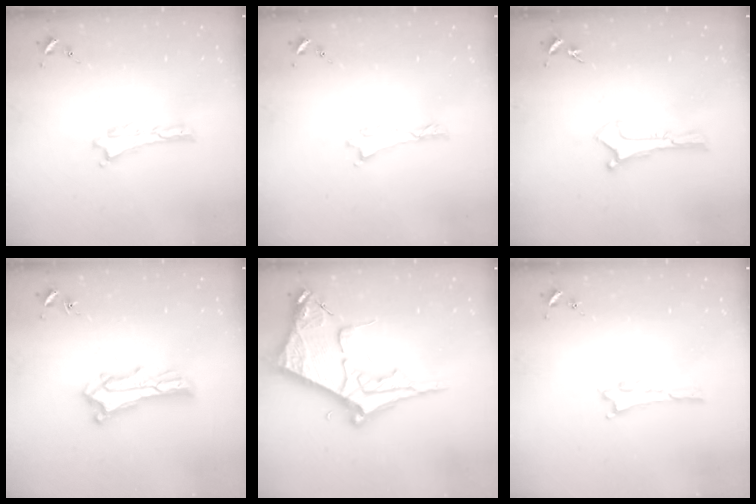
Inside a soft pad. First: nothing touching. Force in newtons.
{"total": 0.0}
{"total": 0.0}
{"total": 7.6, "press": 7.6, "slide": 0.7}
{"total": 10.3, "press": 10.2, "slide": 1.0}
{"total": 1.1, "press": 1.0, "slide": 0.1}